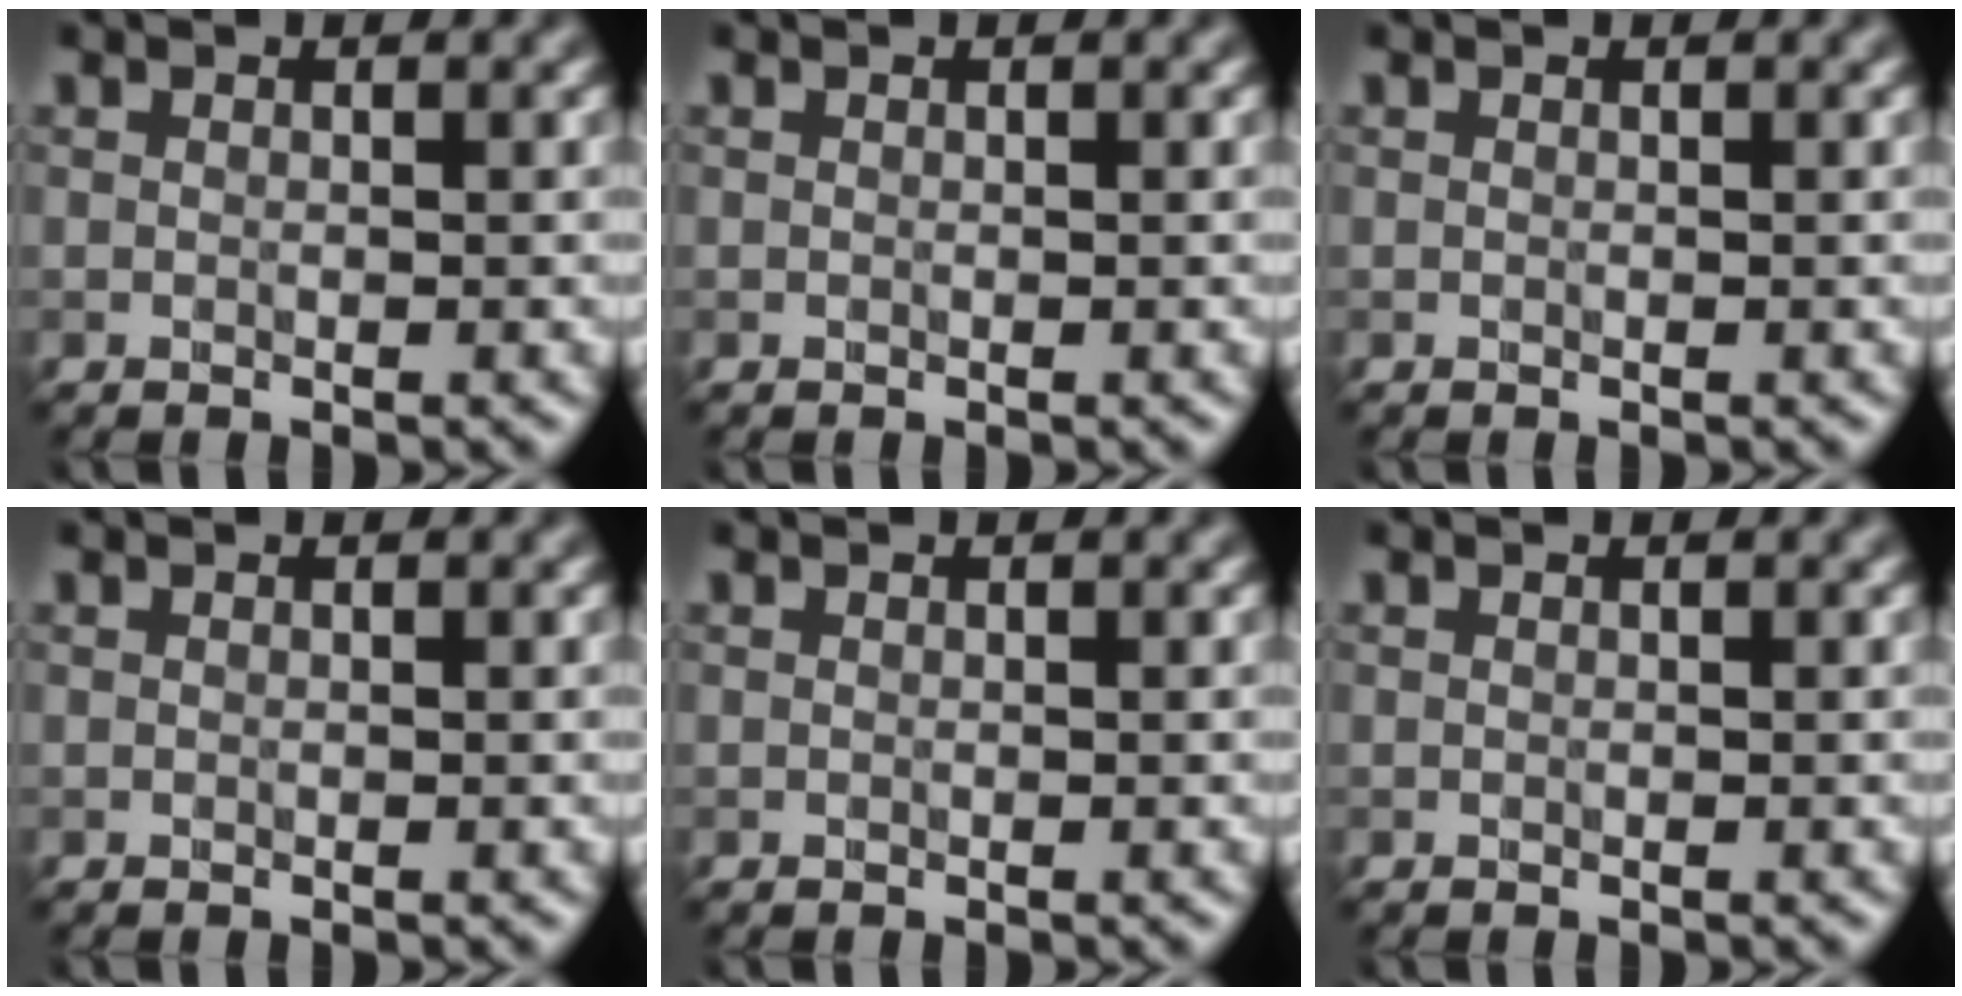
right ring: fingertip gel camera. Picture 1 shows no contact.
{"total": 0.0}
{"total": 0.0}
{"total": 0.0}
{"total": 0.0}
{"total": 0.0}